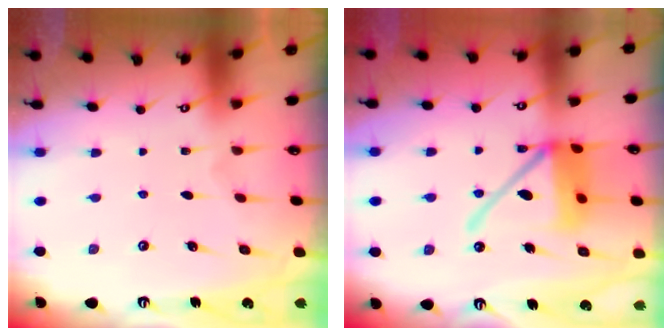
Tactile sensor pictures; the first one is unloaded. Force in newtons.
{"total": 15.3, "press": 15.2, "slide": 1.9}